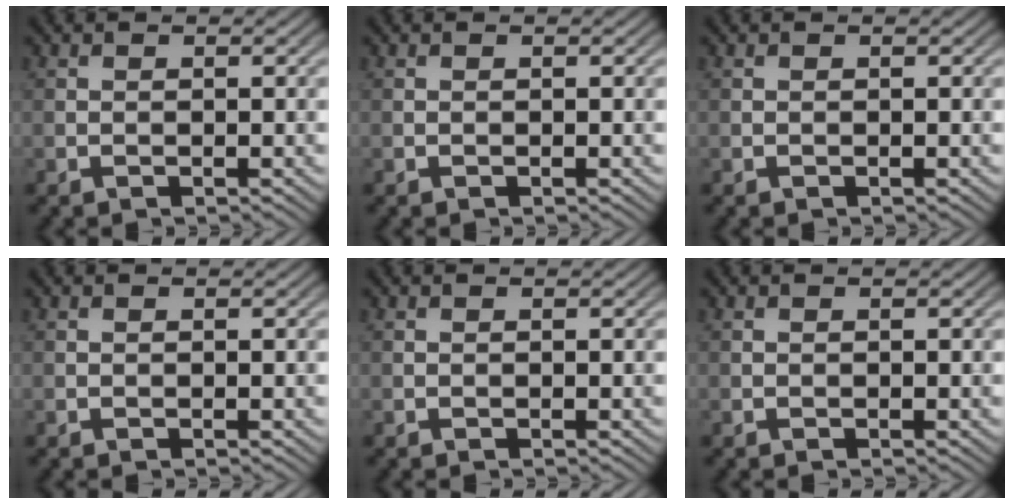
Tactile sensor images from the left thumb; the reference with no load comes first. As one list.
[{"total": 0.0}, {"total": 0.0}, {"total": 0.0}, {"total": 0.0}, {"total": 0.0}]